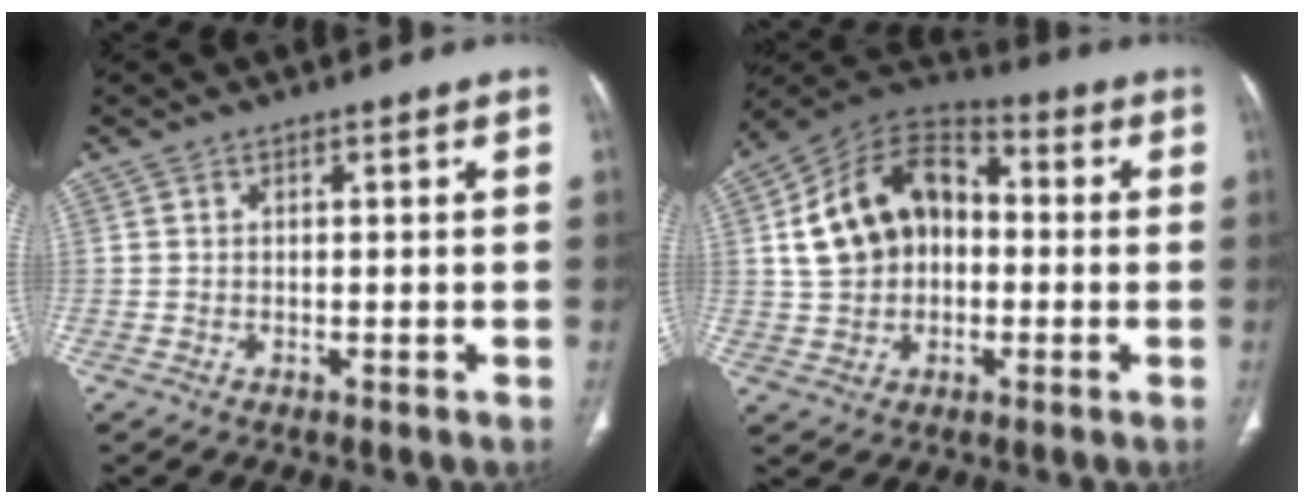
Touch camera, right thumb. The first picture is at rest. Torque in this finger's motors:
{"motor_torque": [0.35, 0.46, 0.54, -0.59, 0.41]}